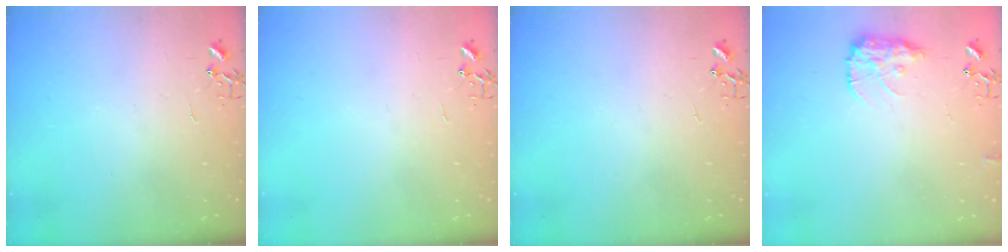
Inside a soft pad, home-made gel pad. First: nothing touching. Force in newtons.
{"total": 0.0}
{"total": 0.0}
{"total": 10.8, "press": 10.8, "slide": 0.4}